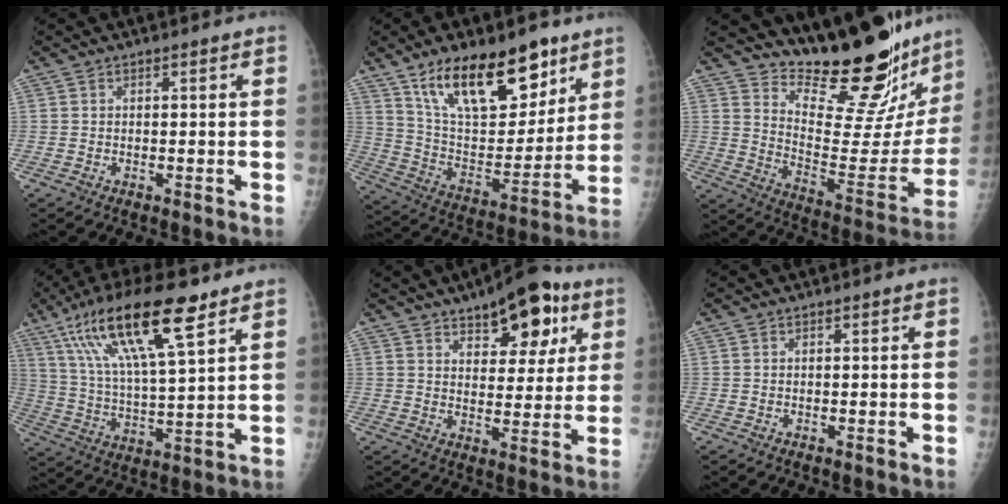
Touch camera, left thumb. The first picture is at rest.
{"total": 21.7, "force": [13.6, 9.7, 13.8], "torque": [-0.176, -0.063, 0.242]}
{"total": 25.7, "force": [22.6, 5.2, 10.9], "torque": [-0.125, -0.192, 0.316]}
{"total": 19.1, "force": [10.9, 4.2, 15.1], "torque": [-0.276, -0.025, 0.204]}
{"total": 14.9, "force": [8.1, 7.1, 10.2], "torque": [-0.094, -0.025, 0.116]}
{"total": 0.0}